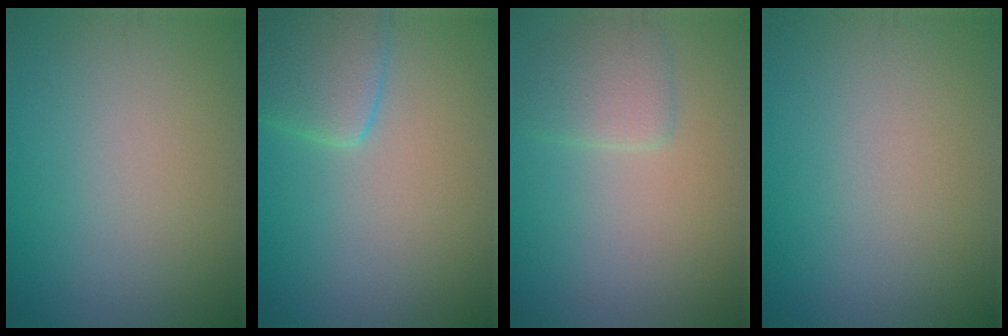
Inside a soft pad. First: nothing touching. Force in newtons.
{"total": 3.8, "press": 3.8, "slide": 0.2}
{"total": 2.3, "press": 2.3, "slide": 0.2}
{"total": 0.0}